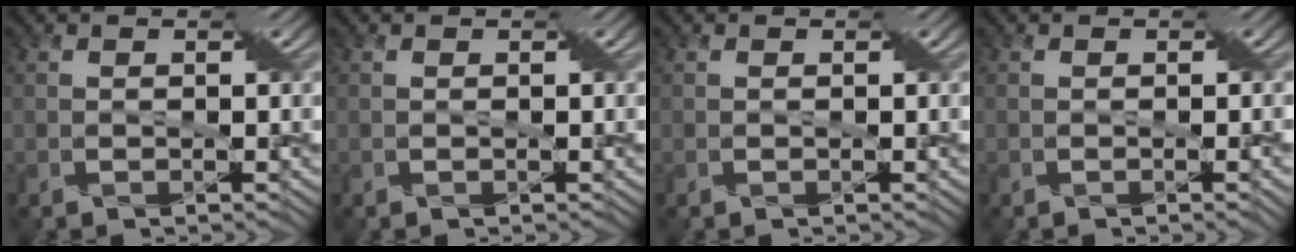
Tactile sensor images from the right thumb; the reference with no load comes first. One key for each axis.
{"total": 0.0}
{"total": 0.0}
{"total": 1.6, "fx": -0.3, "fy": 0.5, "fz": 1.5, "tx": -0.015, "ty": -0.003, "tz": -0.005}